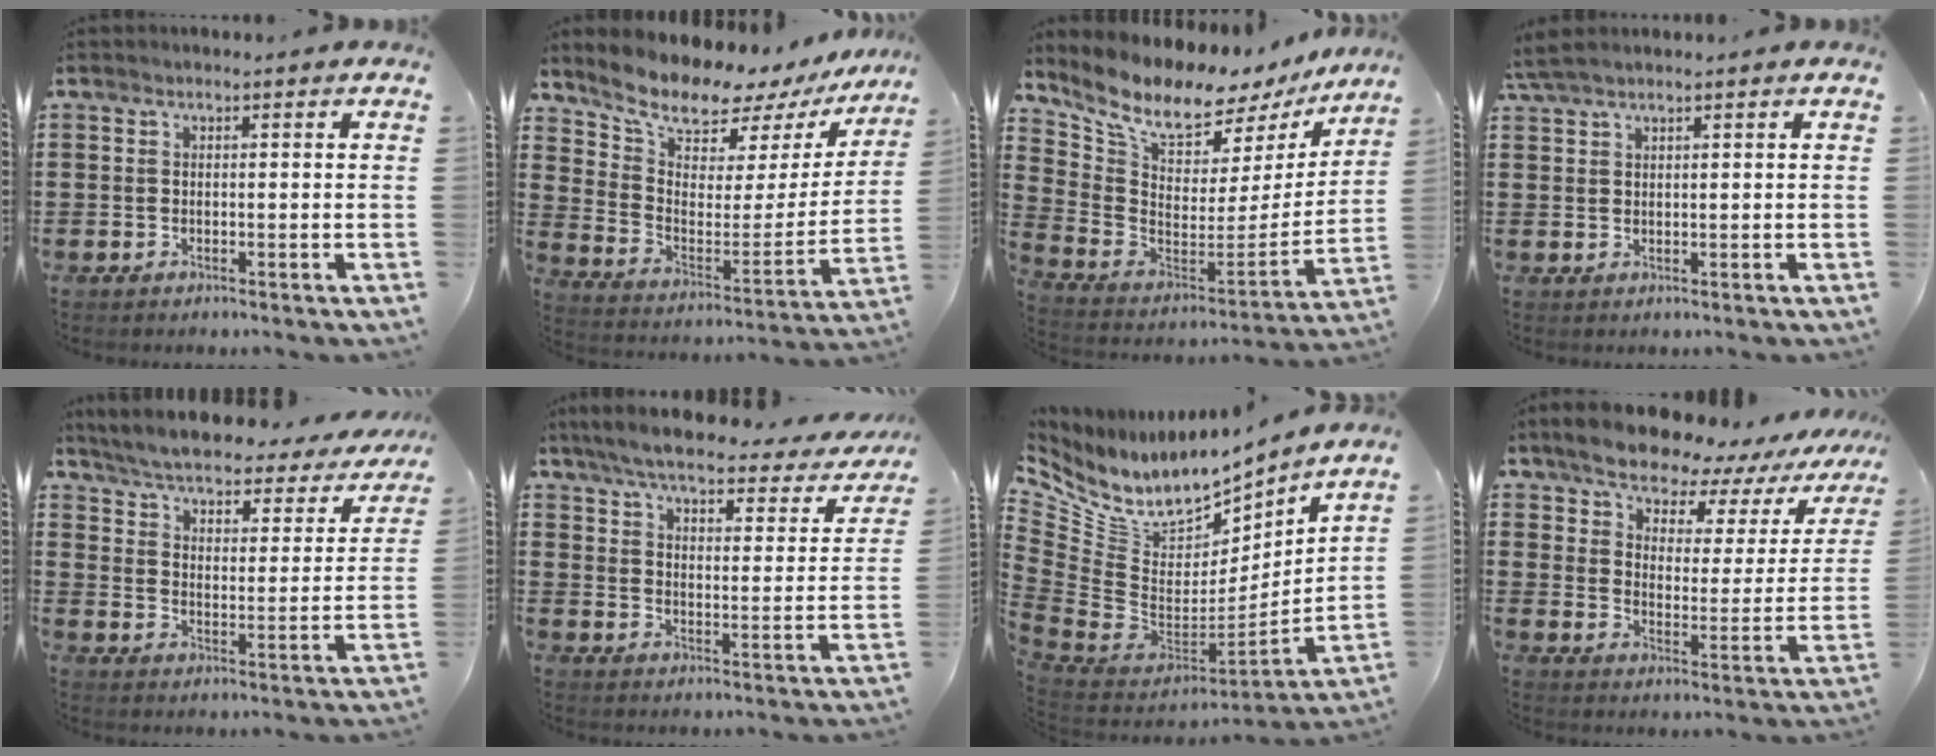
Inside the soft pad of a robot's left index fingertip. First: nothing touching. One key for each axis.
{"total": 9.5, "fx": 8.8, "fy": 2.1, "fz": 2.6, "tx": -0.086, "ty": -0.069, "tz": 0.148}
{"total": 9.4, "fx": 7.8, "fy": 3.2, "fz": 4.1, "tx": -0.108, "ty": -0.063, "tz": 0.132}
{"total": 2.2, "fx": 1.8, "fy": 0.1, "fz": 1.3, "tx": -0.028, "ty": 0.002, "tz": 0.034}
{"total": 4.4, "fx": 4.2, "fy": 0.0, "fz": 1.3, "tx": -0.049, "ty": -0.034, "tz": 0.066}
{"total": 5.9, "fx": 5.3, "fy": 0.6, "fz": 2.5, "tx": -0.075, "ty": -0.033, "tz": 0.089}
{"total": 9.2, "fx": 6.8, "fy": 4.8, "fz": 4.0, "tx": -0.130, "ty": -0.064, "tz": 0.121}
{"total": 7.3, "fx": 6.8, "fy": 1.8, "fz": 2.1, "tx": -0.071, "ty": -0.049, "tz": 0.116}